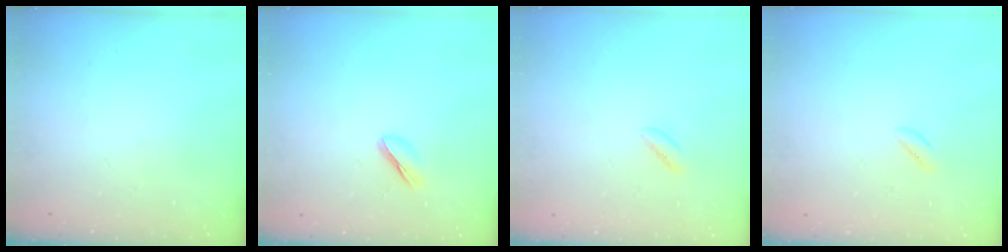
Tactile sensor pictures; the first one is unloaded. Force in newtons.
{"total": 3.1, "press": 3.0, "slide": 0.9}
{"total": 1.5, "press": 1.3, "slide": 0.8}
{"total": 0.8, "press": 0.4, "slide": 0.7}